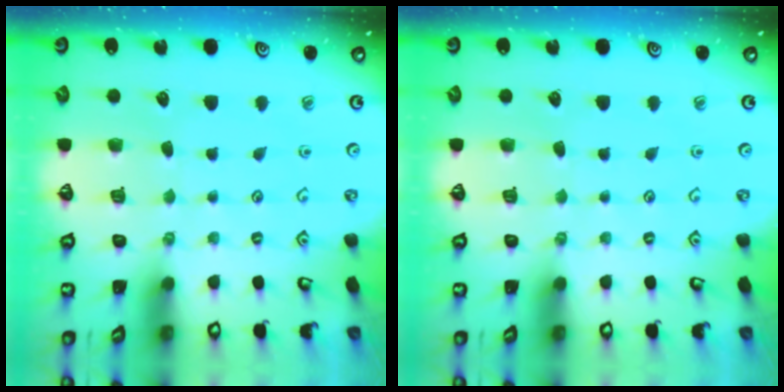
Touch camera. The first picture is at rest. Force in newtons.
{"total": 0.0}